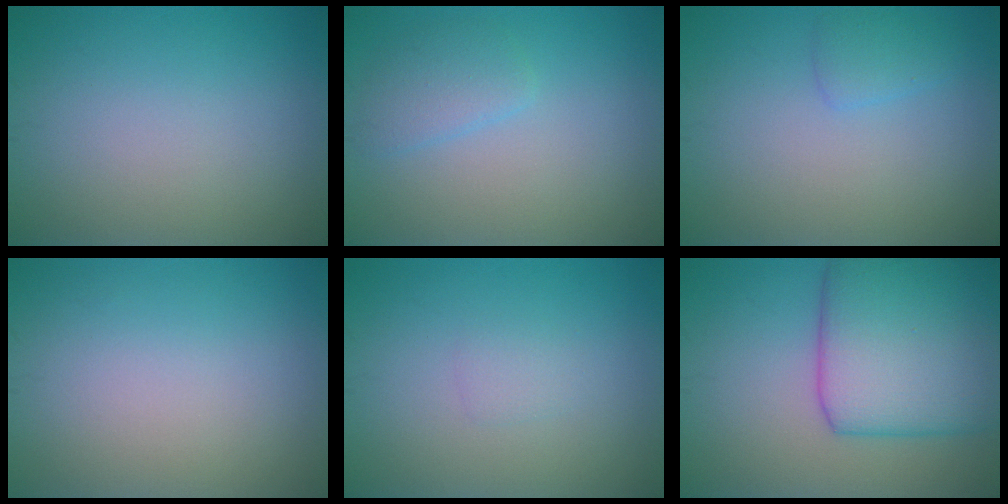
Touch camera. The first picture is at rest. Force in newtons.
{"total": 2.2, "press": 2.1, "slide": 0.2}
{"total": 1.5, "press": 1.5, "slide": 0.1}
{"total": 0.0}
{"total": 0.9, "press": 0.9, "slide": 0.1}
{"total": 10.0, "press": 10.0, "slide": 0.2}